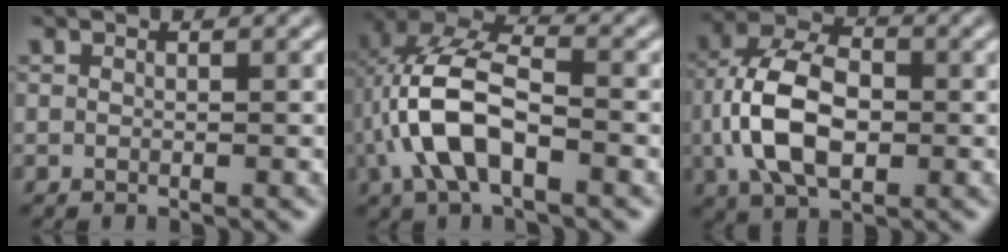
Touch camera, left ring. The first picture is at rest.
{"total": 8.4, "force": [-2.2, 3.8, 7.1], "torque": [-0.156, 0.018, -0.044]}
{"total": 8.6, "force": [-0.8, 5.3, 6.8], "torque": [-0.142, 0.010, -0.023]}